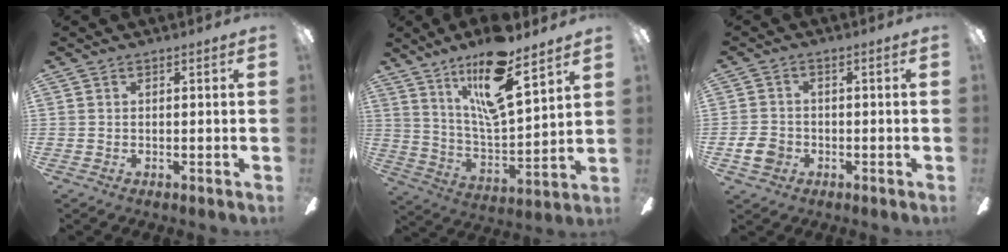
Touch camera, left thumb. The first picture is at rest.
{"total": 18.3, "force": [12.0, 5.3, 12.9], "torque": [-0.244, -0.059, 0.198]}
{"total": 5.0, "force": [-1.7, 4.1, 2.3], "torque": [-0.057, 0.007, -0.032]}